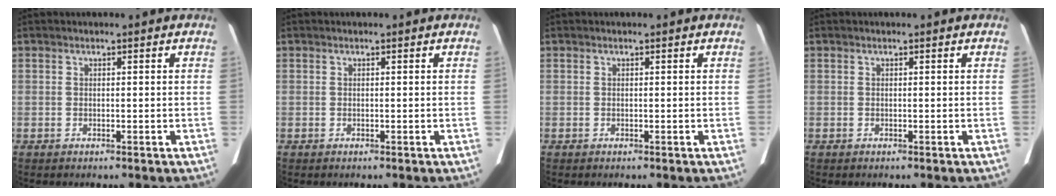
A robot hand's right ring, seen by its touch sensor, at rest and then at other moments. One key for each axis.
{"total": 0.0}
{"total": 0.0}
{"total": 0.0}